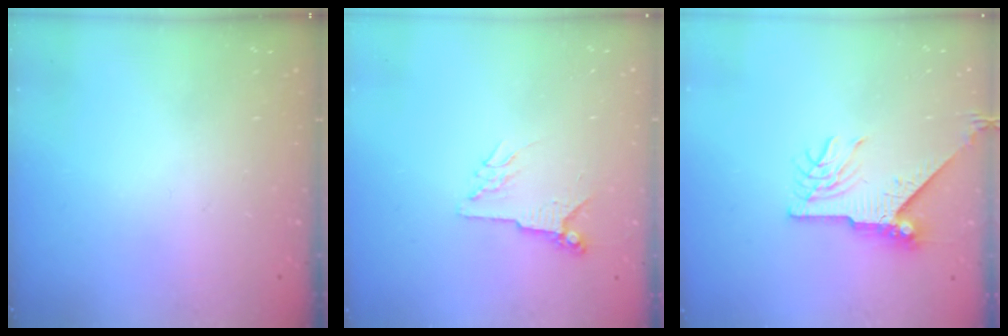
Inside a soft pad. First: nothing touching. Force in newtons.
{"total": 5.1, "press": 5.1, "slide": 0.8}
{"total": 11.2, "press": 11.2, "slide": 1.0}